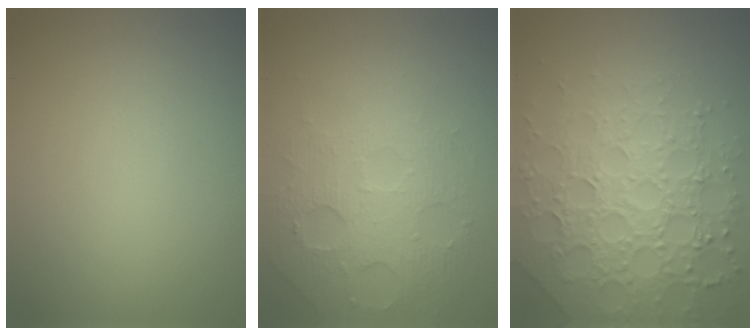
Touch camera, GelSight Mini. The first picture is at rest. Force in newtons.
{"total": 4.5, "press": 3.8, "slide": 2.3}
{"total": 7.3, "press": 7.1, "slide": 1.6}